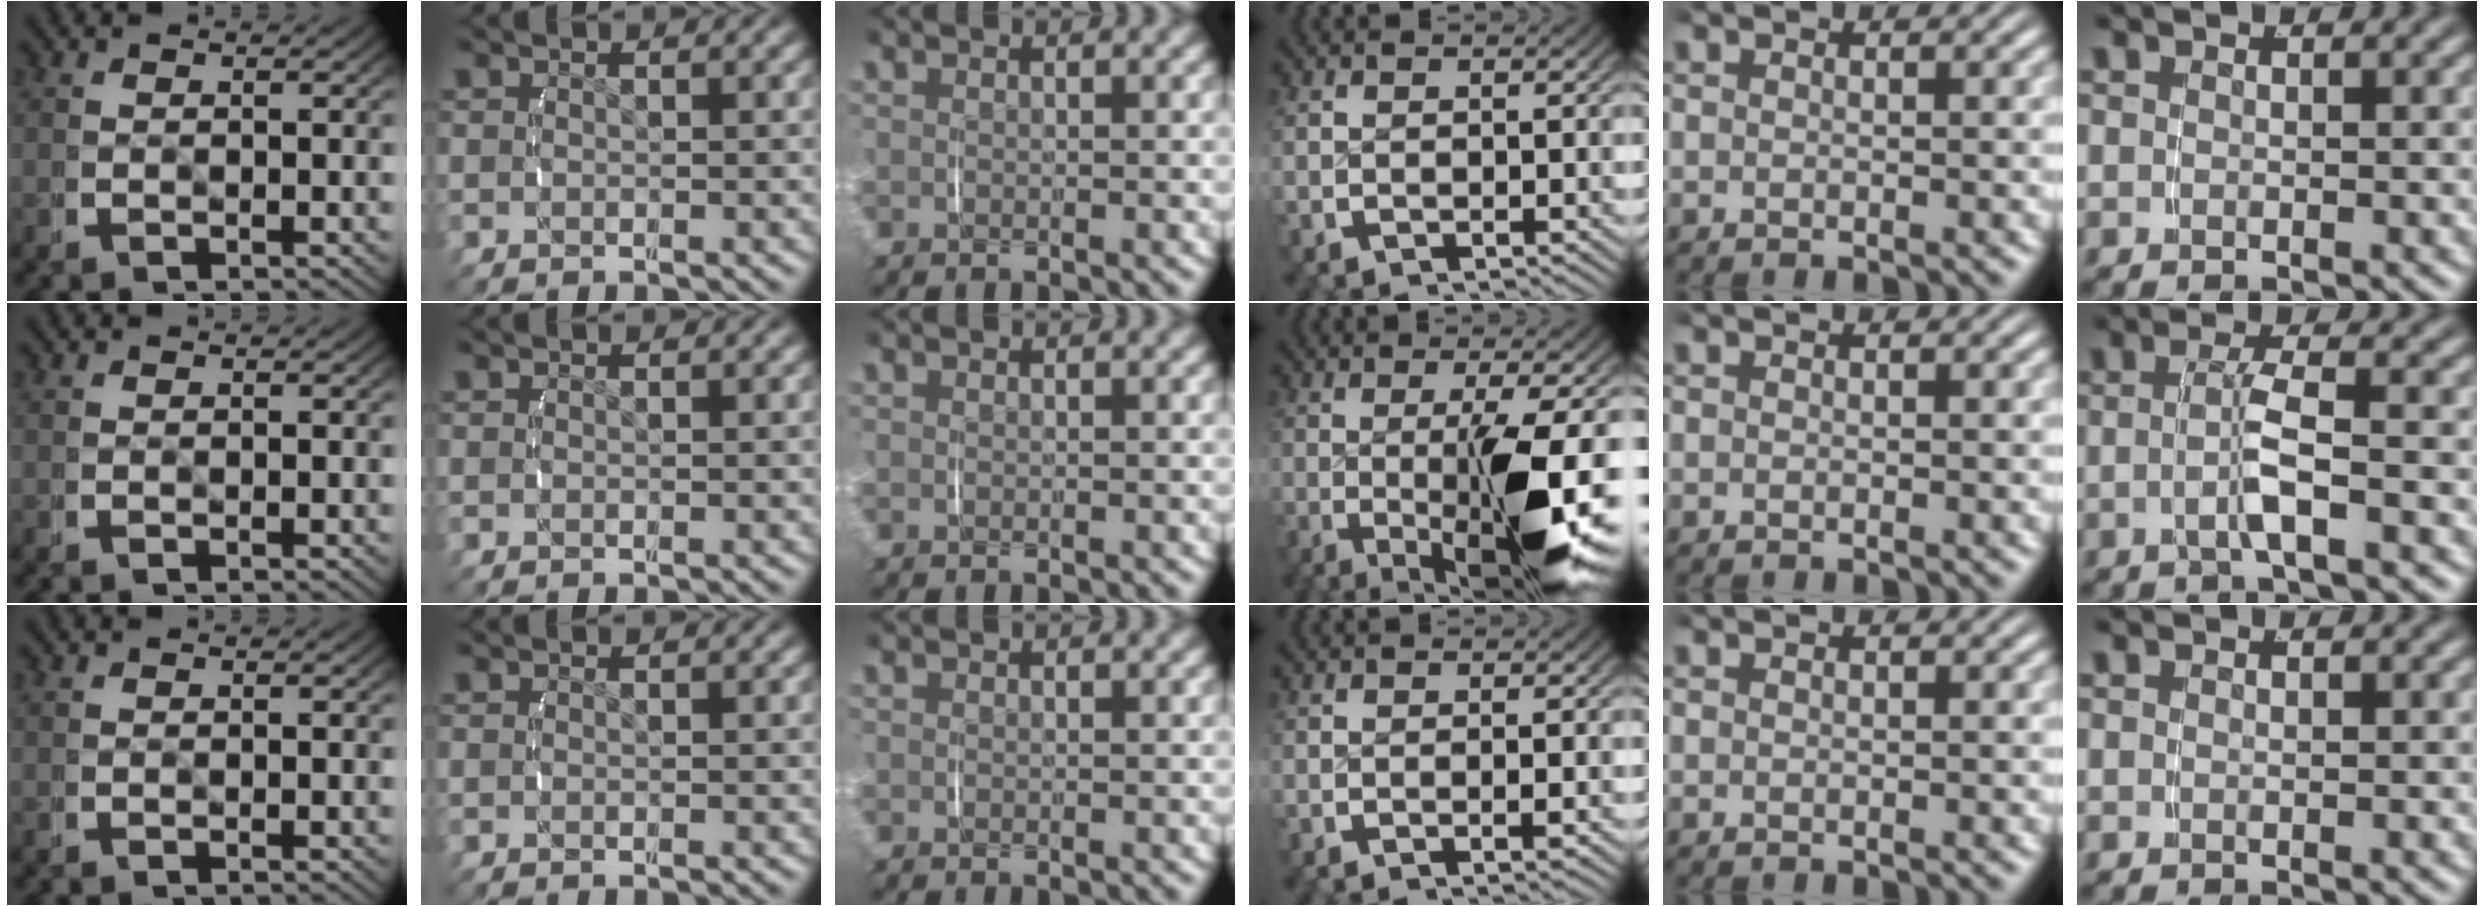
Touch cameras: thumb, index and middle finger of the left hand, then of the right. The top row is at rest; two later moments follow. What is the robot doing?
{"motion": "lift_and_place", "object": "jar lid"}